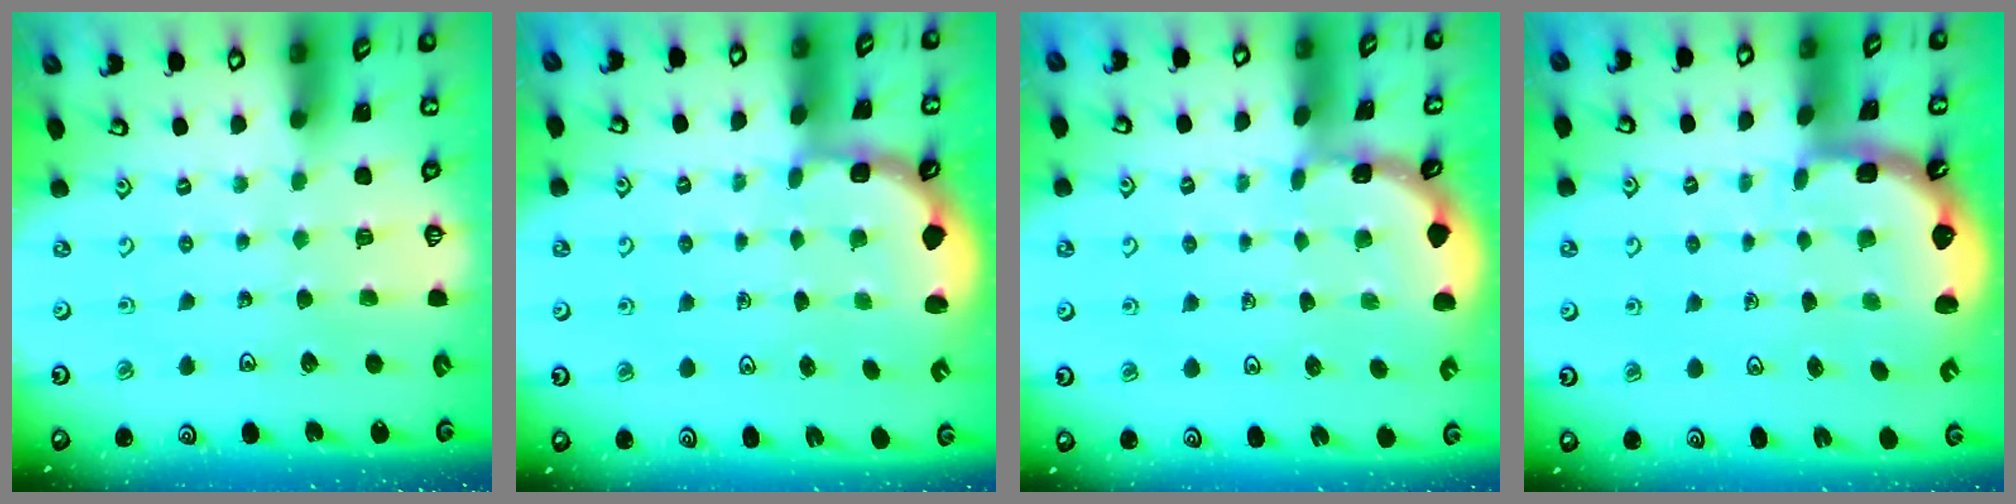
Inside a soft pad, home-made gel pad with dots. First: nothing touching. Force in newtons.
{"total": 2.7, "press": 2.0, "slide": 1.8}
{"total": 1.3, "press": 1.3, "slide": 0.1}
{"total": 2.5, "press": 1.7, "slide": 1.8}